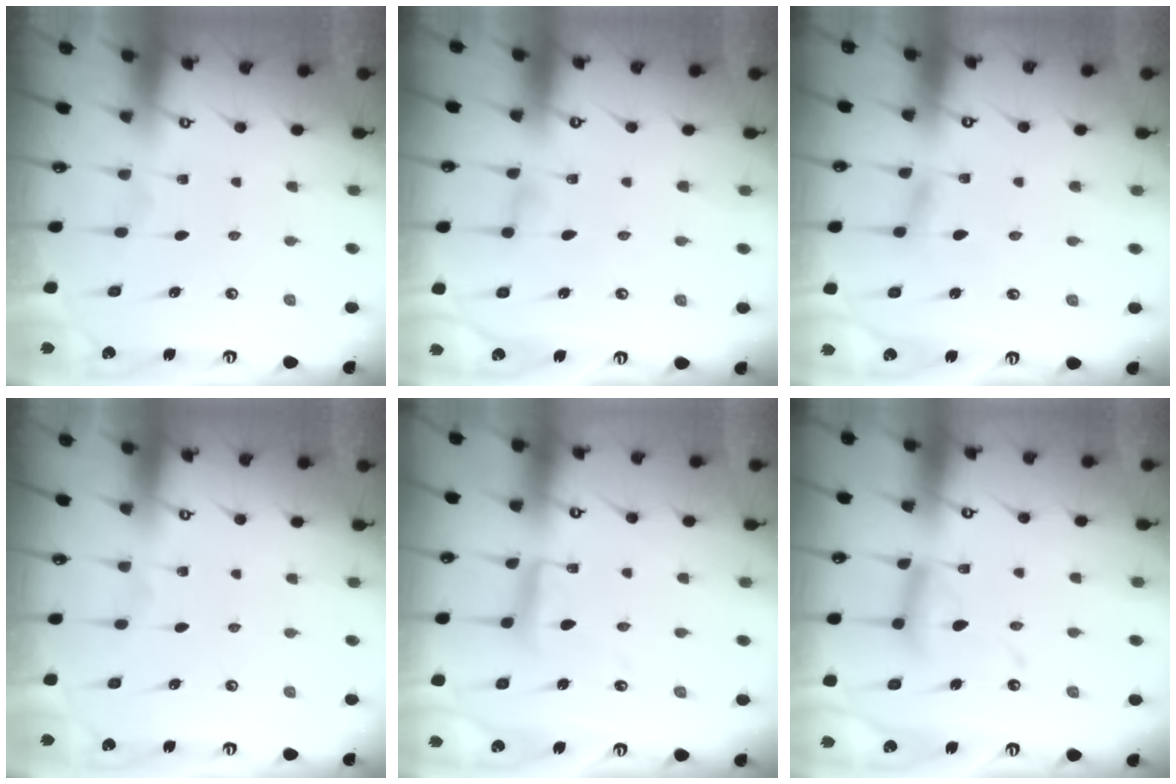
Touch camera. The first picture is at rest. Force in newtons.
{"total": 3.1, "press": 3.0, "slide": 0.3}
{"total": 1.8, "press": 1.7, "slide": 0.2}
{"total": 0.0}
{"total": 8.5, "press": 8.4, "slide": 0.6}
{"total": 12.9, "press": 12.9, "slide": 1.1}